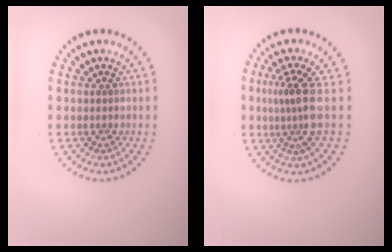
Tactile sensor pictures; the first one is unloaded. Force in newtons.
{"total": 3.4, "press": 2.4, "slide": 2.5}